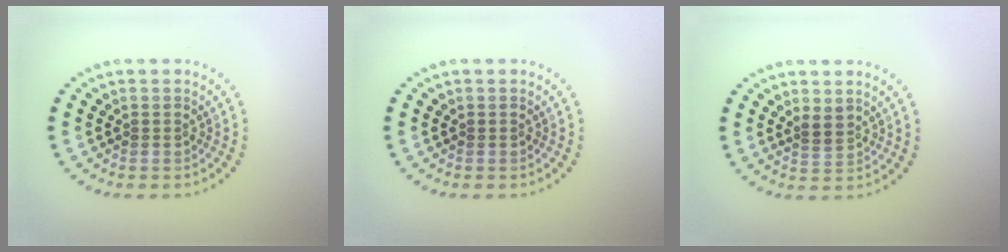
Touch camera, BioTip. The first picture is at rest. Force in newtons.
{"total": 0.0}
{"total": 1.1, "press": 0.9, "slide": 0.7}